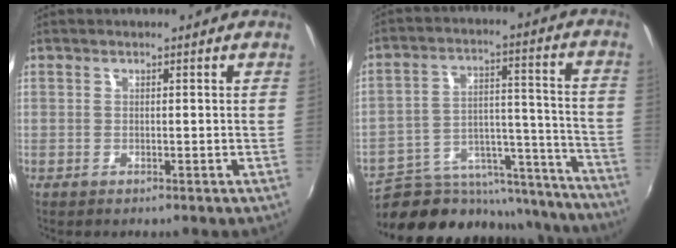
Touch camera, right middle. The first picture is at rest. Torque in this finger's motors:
{"motor_torque": [0.10, -1.98, 0.15, 0.02]}